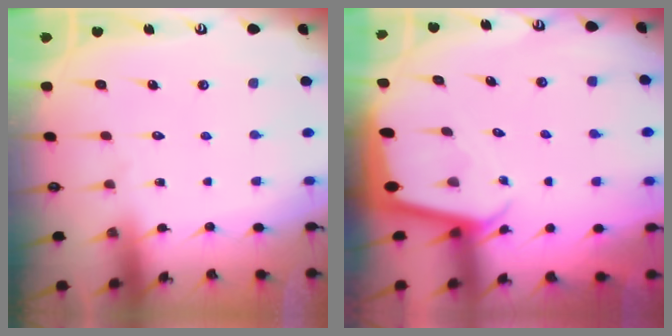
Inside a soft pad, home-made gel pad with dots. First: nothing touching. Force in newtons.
{"total": 2.1, "press": 2.1, "slide": 0.1}